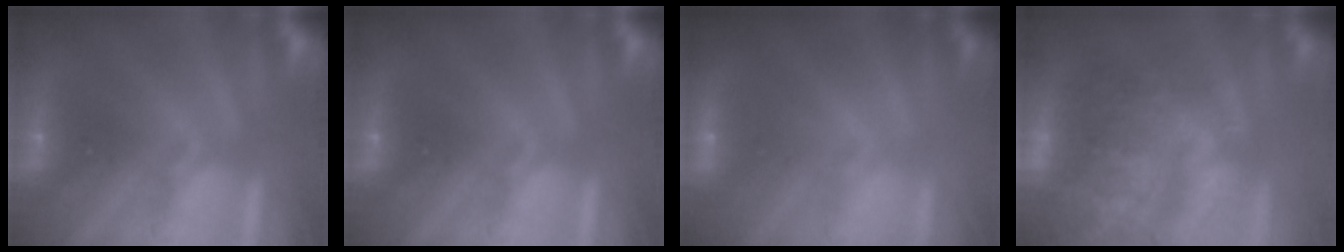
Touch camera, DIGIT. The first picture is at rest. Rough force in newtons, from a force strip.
{"total": 0.0}
{"total": 2.3}
{"total": 9.5}